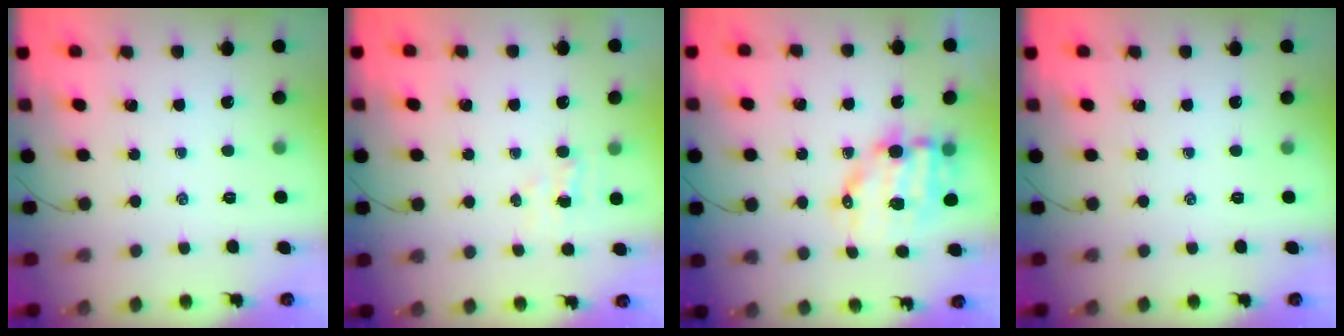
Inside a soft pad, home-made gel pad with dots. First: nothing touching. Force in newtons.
{"total": 3.6, "press": 3.5, "slide": 1.0}
{"total": 11.8, "press": 11.6, "slide": 2.2}
{"total": 0.0}